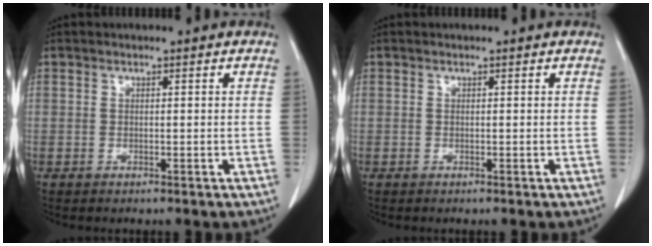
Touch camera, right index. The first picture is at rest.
{"total": 0.0}